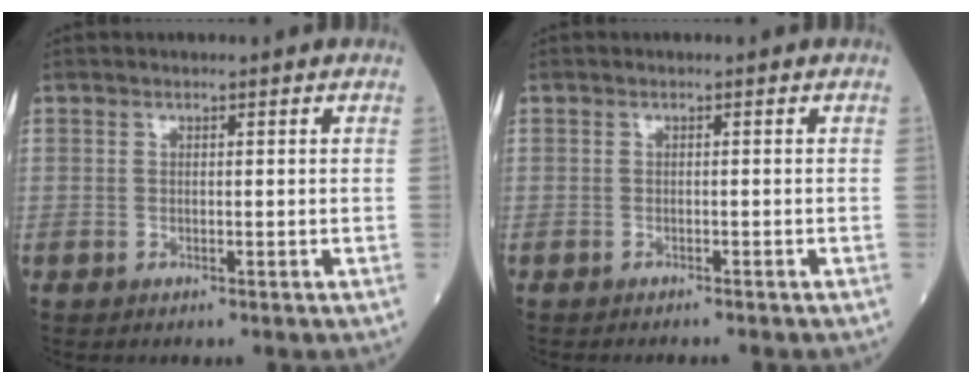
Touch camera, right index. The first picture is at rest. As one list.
[{"total": 2.2, "force": [-2.1, -0.1, 0.7], "torque": [-0.011, -0.001, -0.027]}]